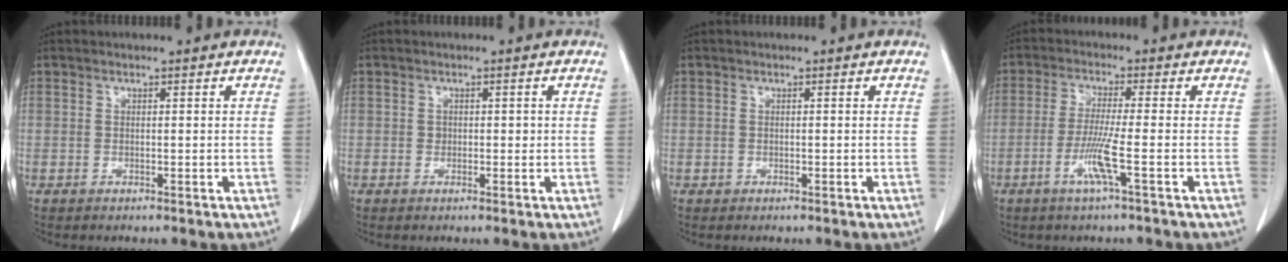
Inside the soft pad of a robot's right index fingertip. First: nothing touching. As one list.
[{"total": 1.1, "force": [0.1, 0.9, 0.5], "torque": [-0.002, 0.005, 0.004]}, {"total": 0.6, "force": [-0.2, 0.5, 0.0], "torque": [0.002, 0.005, -0.006]}, {"total": 5.4, "force": [-2.0, -0.8, 4.9], "torque": [-0.096, -0.011, -0.043]}]